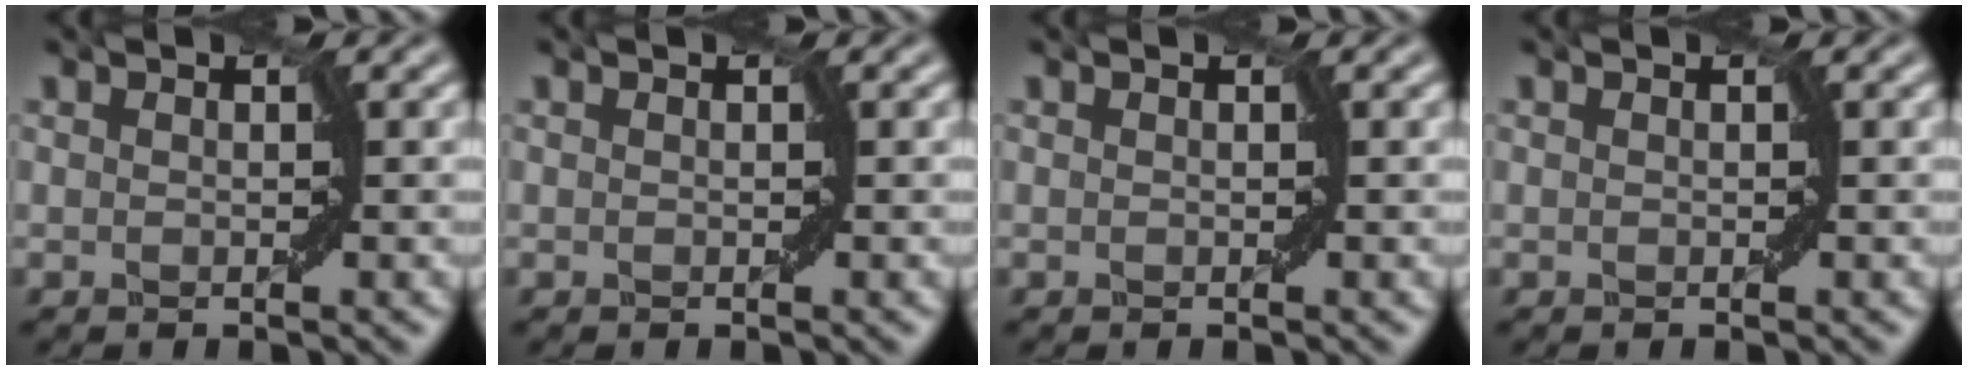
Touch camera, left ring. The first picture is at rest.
{"total": 0.0}
{"total": 0.0}
{"total": 0.0}